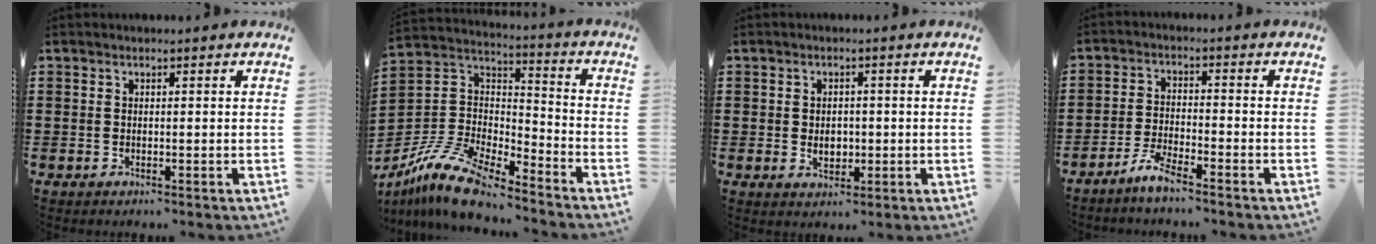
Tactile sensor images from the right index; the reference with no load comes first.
{"total": 13.0, "force": [-11.2, 3.1, 5.8], "torque": [-0.135, 0.030, -0.224]}
{"total": 2.6, "force": [-0.3, 2.0, 1.7], "torque": [-0.029, 0.004, -0.009]}
{"total": 3.9, "force": [-3.5, 0.0, 1.7], "torque": [-0.053, -0.005, -0.072]}